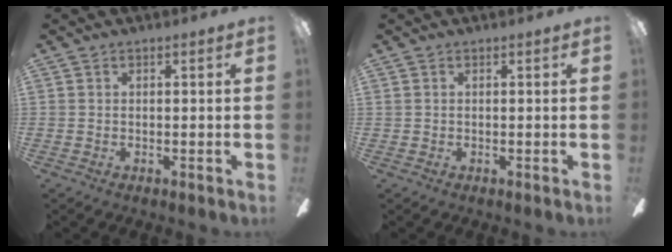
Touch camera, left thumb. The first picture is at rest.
{"total": 0.0}